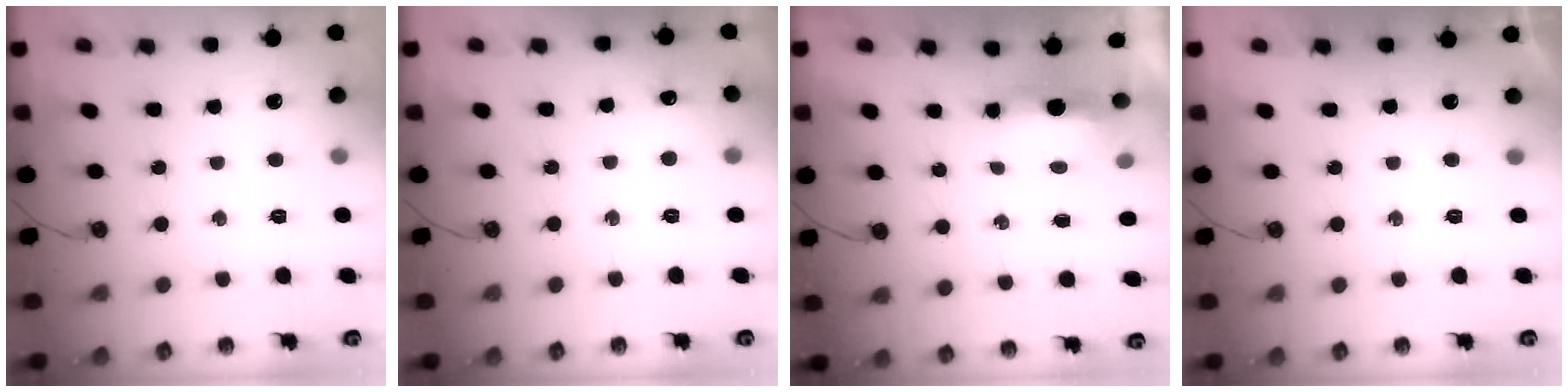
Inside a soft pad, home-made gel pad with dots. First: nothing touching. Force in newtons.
{"total": 4.9, "press": 4.8, "slide": 0.8}
{"total": 5.0, "press": 4.9, "slide": 1.2}
{"total": 0.0}